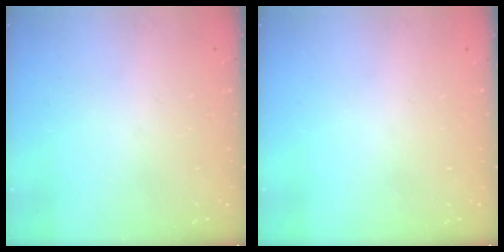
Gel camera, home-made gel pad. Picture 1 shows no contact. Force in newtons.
{"total": 0.0}